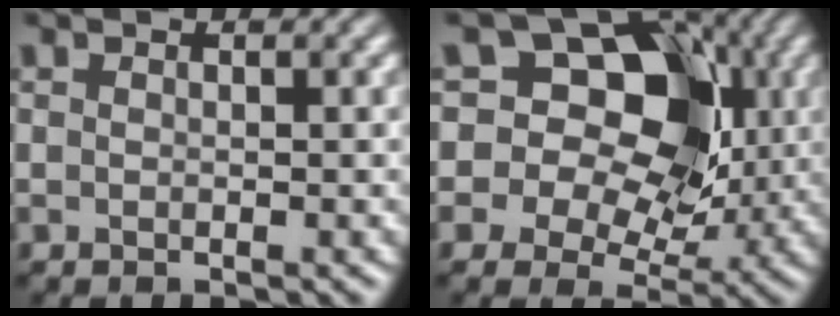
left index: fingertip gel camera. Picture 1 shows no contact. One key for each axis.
{"total": 15.2, "fx": 3.5, "fy": 12.0, "fz": 8.7, "tx": -0.132, "ty": 0.054, "tz": 0.041}